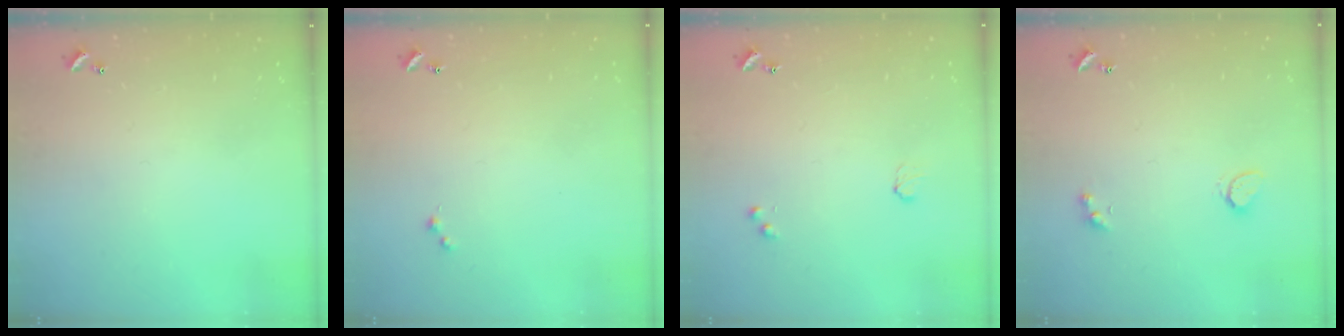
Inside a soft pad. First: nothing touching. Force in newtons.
{"total": 0.0}
{"total": 1.8, "press": 1.8, "slide": 0.4}
{"total": 3.2, "press": 2.7, "slide": 1.7}